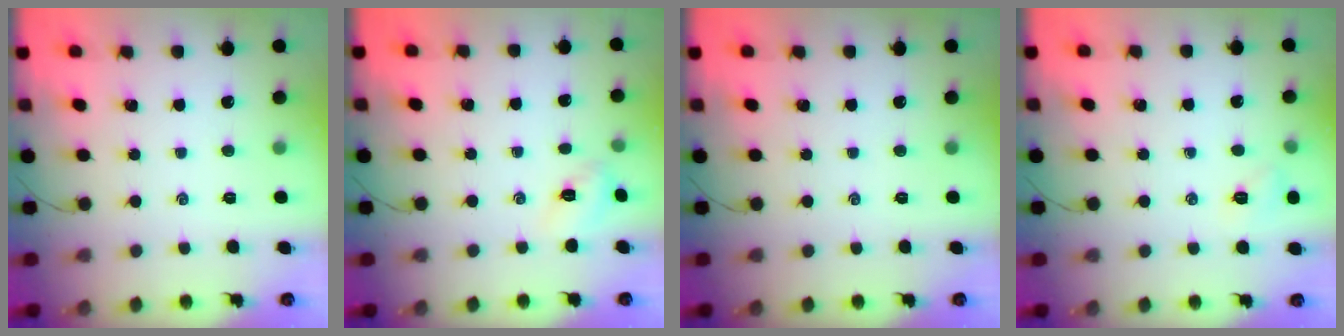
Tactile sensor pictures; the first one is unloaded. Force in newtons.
{"total": 5.9, "press": 5.7, "slide": 1.5}
{"total": 0.0}
{"total": 6.0, "press": 5.9, "slide": 1.4}